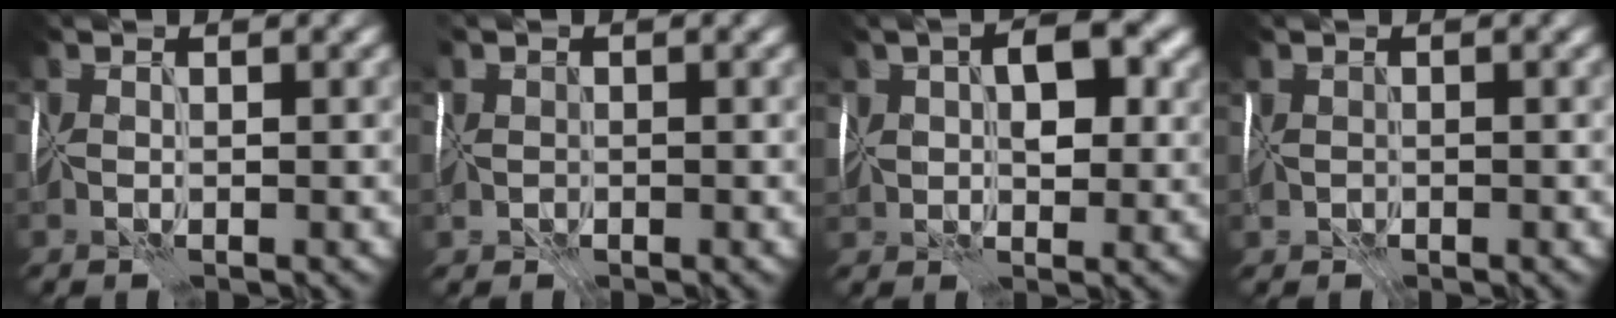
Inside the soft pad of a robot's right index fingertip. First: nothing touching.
{"total": 1.3, "force": [-0.6, 1.1, -0.3], "torque": [-0.003, 0.000, -0.013]}
{"total": 6.4, "force": [1.3, 4.3, 4.6], "torque": [-0.051, 0.012, 0.014]}
{"total": 1.0, "force": [-0.6, 0.7, -0.4], "torque": [-0.001, -0.003, -0.012]}